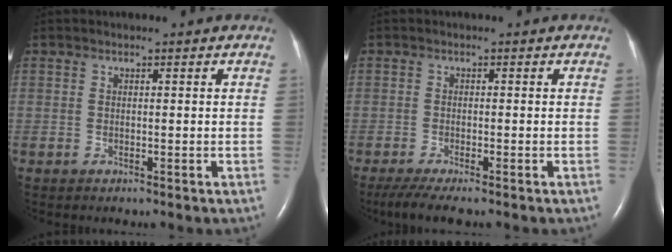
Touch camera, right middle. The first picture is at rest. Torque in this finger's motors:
{"motor_torque": [0.40, -0.46, 0.10, 0.01]}